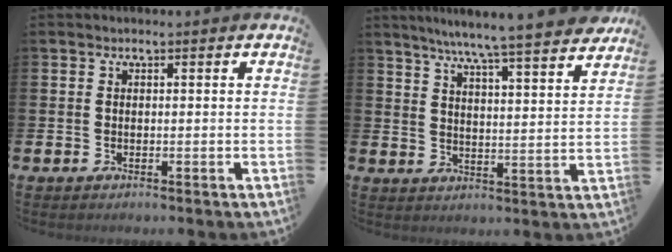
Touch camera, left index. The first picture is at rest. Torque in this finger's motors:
{"motor_torque": [0.41, -0.76, 1.06, 0.21]}